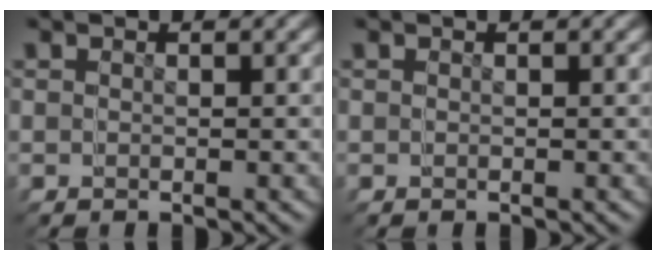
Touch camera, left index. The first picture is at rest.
{"total": 0.0}